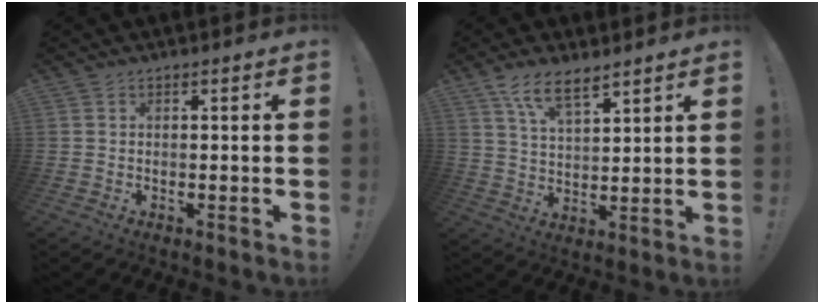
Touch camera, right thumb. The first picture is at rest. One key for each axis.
{"total": 8.9, "fx": 6.4, "fy": 3.1, "fz": 5.2, "tx": -0.100, "ty": -0.029, "tz": 0.121}